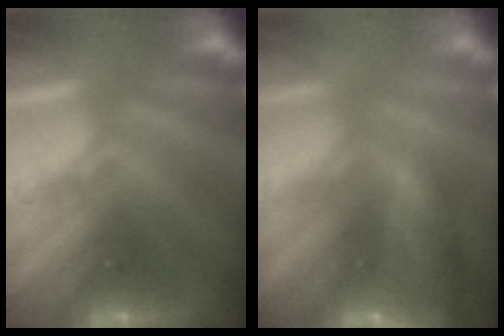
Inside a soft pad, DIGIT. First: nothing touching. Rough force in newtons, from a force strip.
{"total": 8.3}